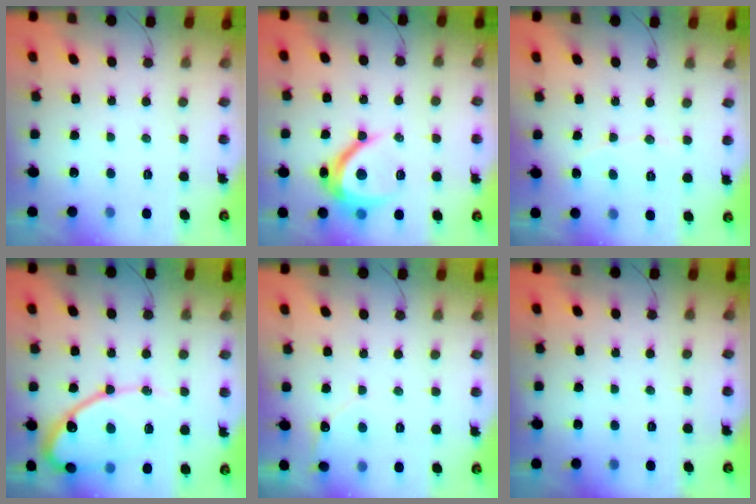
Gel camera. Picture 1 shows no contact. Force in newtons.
{"total": 10.5, "press": 10.5, "slide": 0.7}
{"total": 3.3, "press": 3.3, "slide": 0.3}
{"total": 15.7, "press": 15.7, "slide": 1.1}
{"total": 5.3, "press": 5.3, "slide": 0.4}
{"total": 0.0}